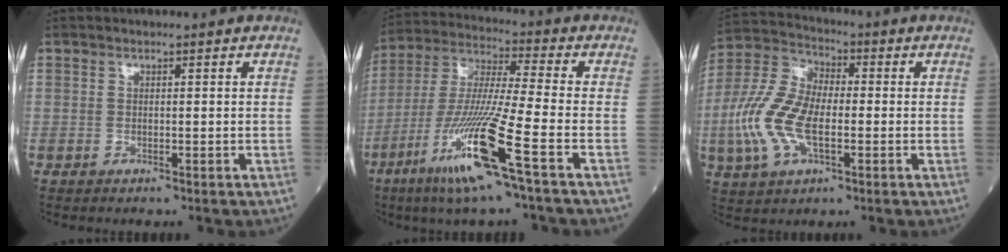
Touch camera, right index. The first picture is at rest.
{"total": 15.2, "force": [-7.2, -1.1, 13.4], "torque": [-0.277, -0.028, -0.140]}
{"total": 12.6, "force": [-2.4, 6.1, 10.7], "torque": [-0.254, 0.013, -0.050]}